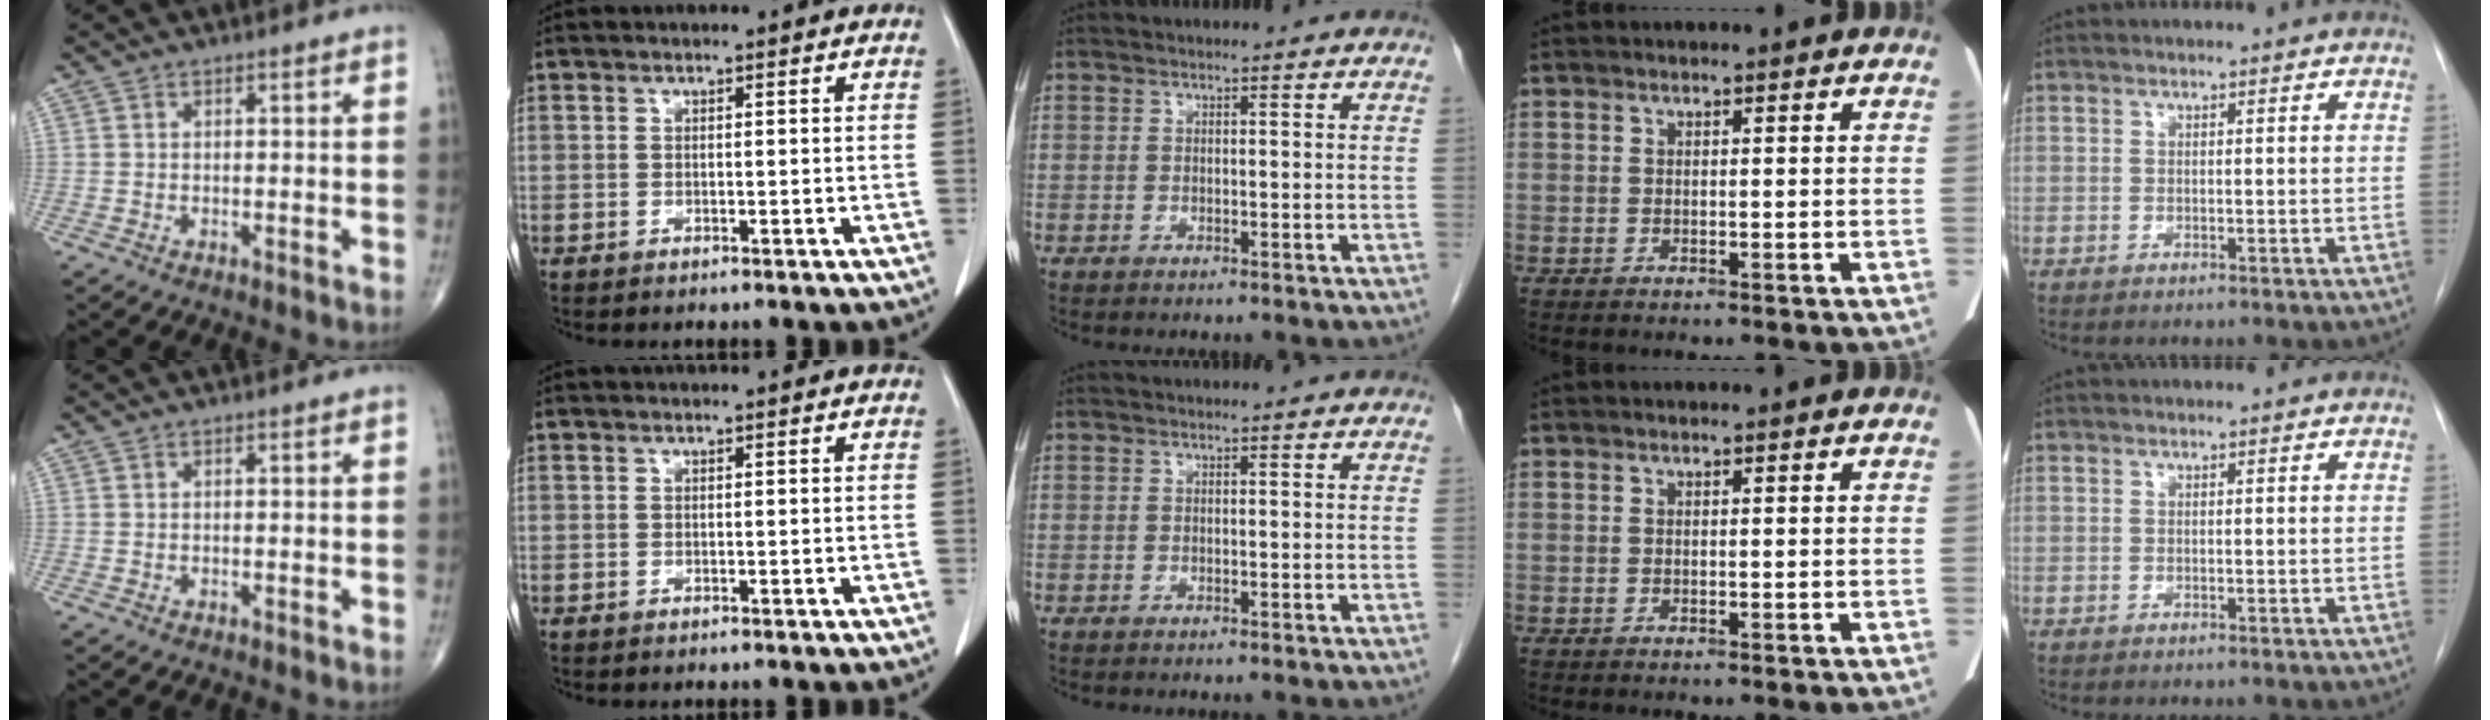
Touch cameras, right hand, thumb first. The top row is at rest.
{}